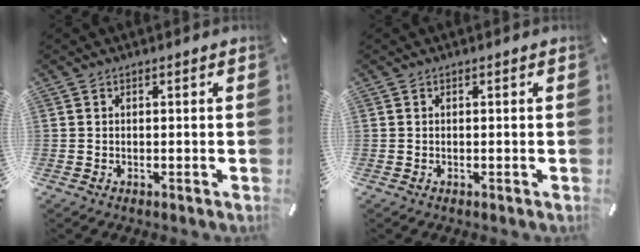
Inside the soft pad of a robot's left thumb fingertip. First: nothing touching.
{"total": 0.0}